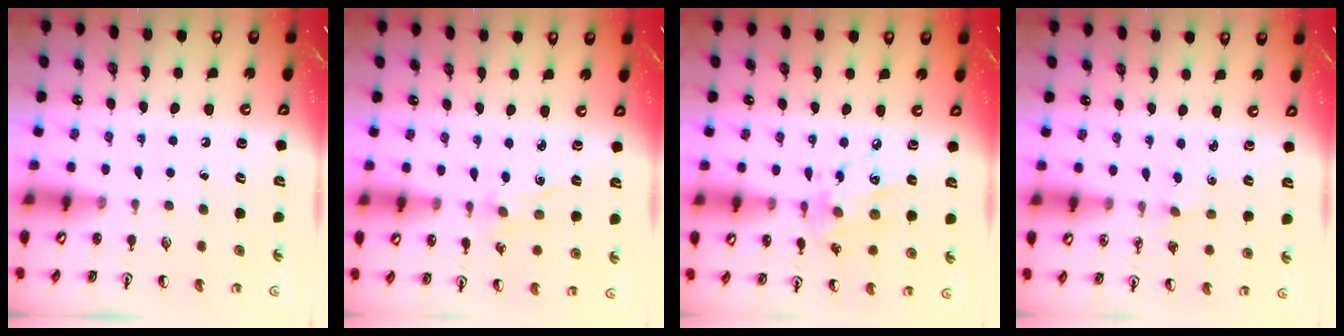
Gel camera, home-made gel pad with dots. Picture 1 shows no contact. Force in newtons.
{"total": 0.7, "press": 0.7, "slide": 0.2}
{"total": 11.2, "press": 11.1, "slide": 0.7}
{"total": 0.0}